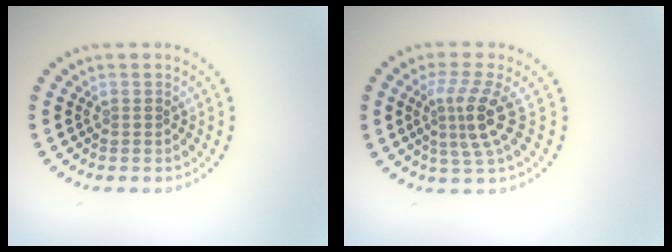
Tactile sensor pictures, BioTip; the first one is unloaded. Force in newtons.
{"total": 3.7, "press": 2.7, "slide": 2.5}